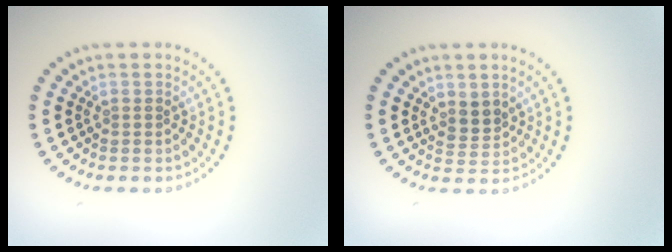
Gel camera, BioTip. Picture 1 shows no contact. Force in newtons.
{"total": 1.9, "press": 1.5, "slide": 1.2}